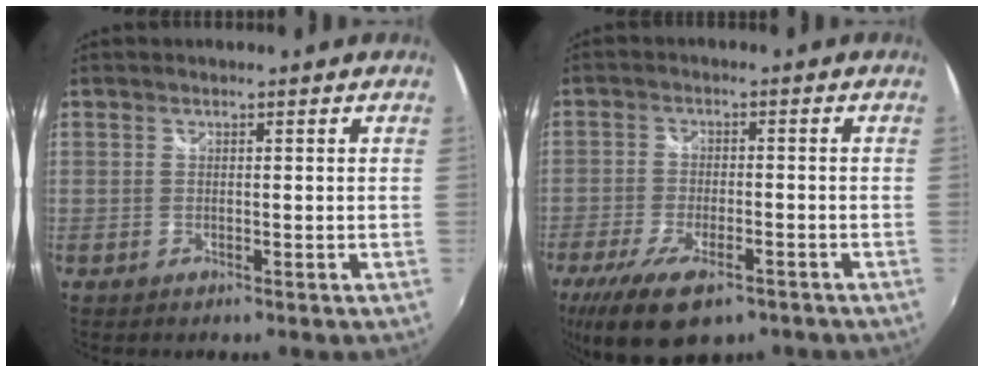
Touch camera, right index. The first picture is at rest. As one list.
[{"total": 13.8, "force": [-9.0, 5.3, 9.0], "torque": [-0.198, -0.044, -0.149]}]